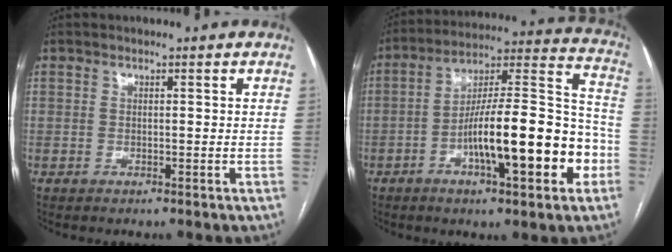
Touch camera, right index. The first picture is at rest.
{"total": 19.4, "force": [-6.3, 3.8, 17.9], "torque": [-0.276, 0.022, -0.094]}